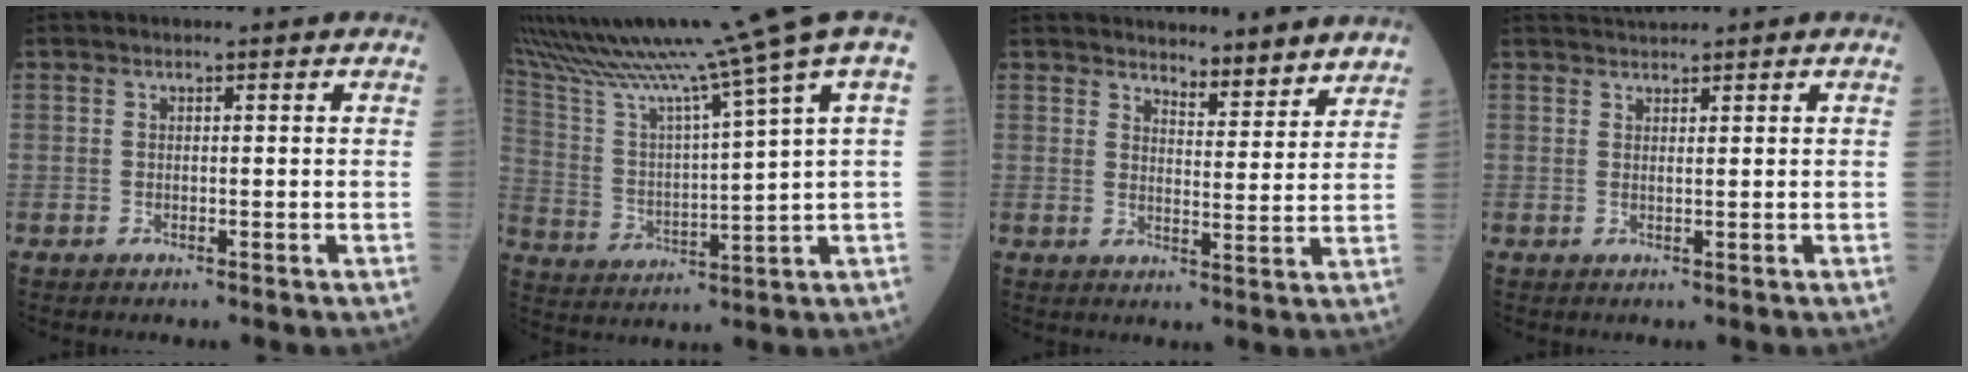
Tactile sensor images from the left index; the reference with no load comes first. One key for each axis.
{"total": 20.6, "fx": 16.8, "fy": -2.5, "fz": 11.7, "tx": -0.215, "ty": -0.025, "tz": 0.281}
{"total": 7.6, "fx": 7.2, "fy": 1.7, "fz": 1.5, "tx": -0.014, "ty": -0.004, "tz": 0.089}
{"total": 2.1, "fx": 2.0, "fy": -0.2, "fz": 0.4, "tx": -0.008, "ty": 0.014, "tz": 0.043}